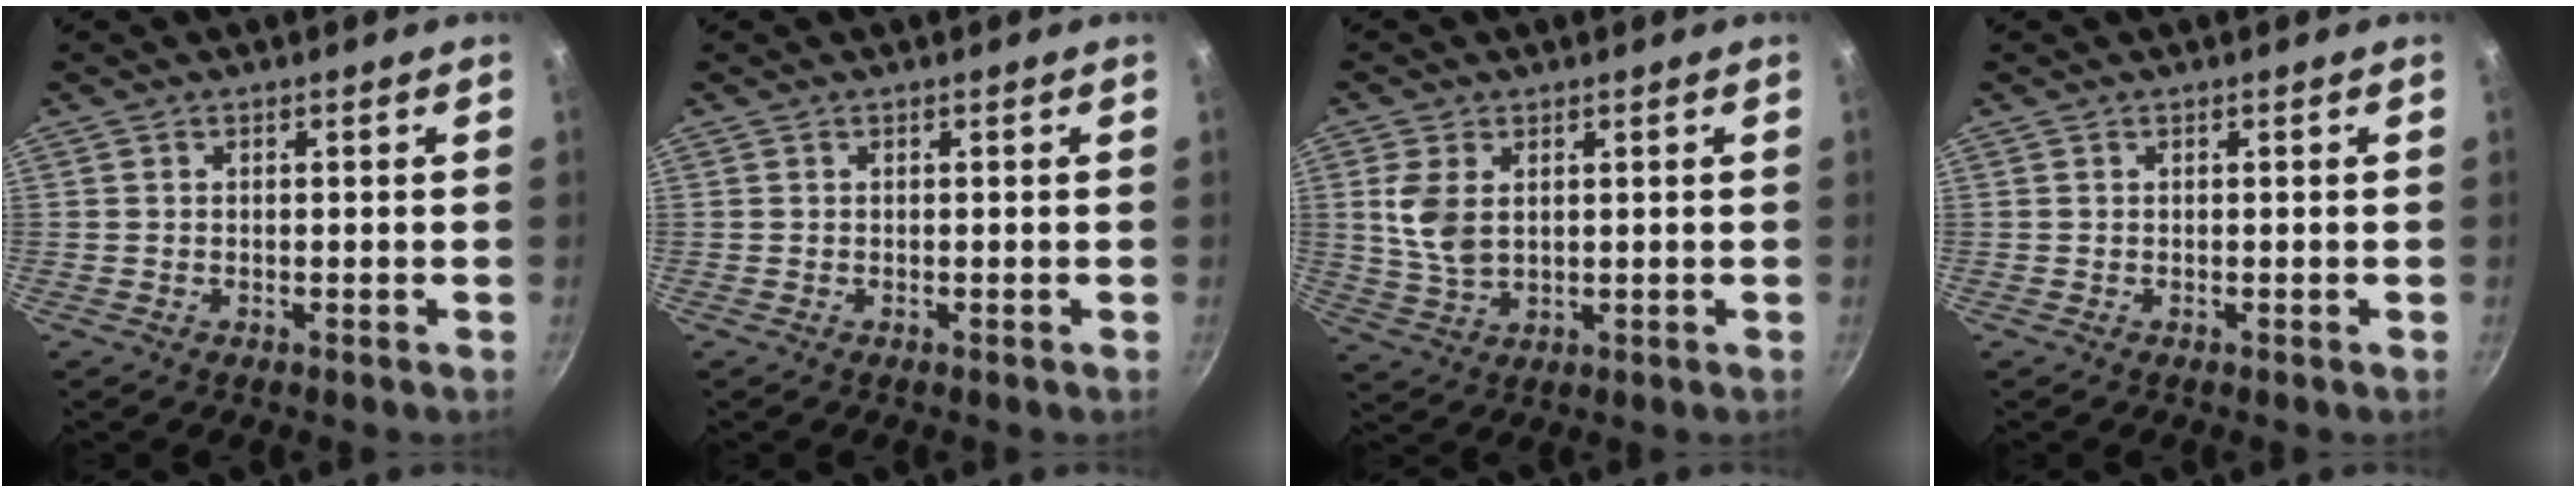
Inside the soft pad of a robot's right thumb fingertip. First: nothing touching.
{"total": 0.0}
{"total": 7.0, "force": [1.6, 4.3, 5.3], "torque": [-0.108, -0.011, 0.035]}
{"total": 0.0}